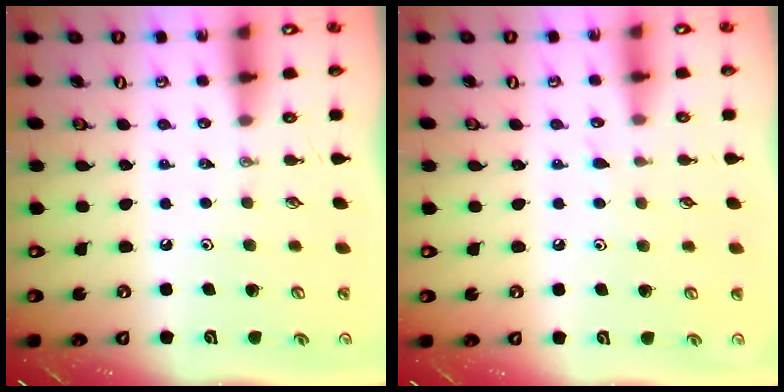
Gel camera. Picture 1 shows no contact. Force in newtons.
{"total": 3.8, "press": 3.8, "slide": 0.4}